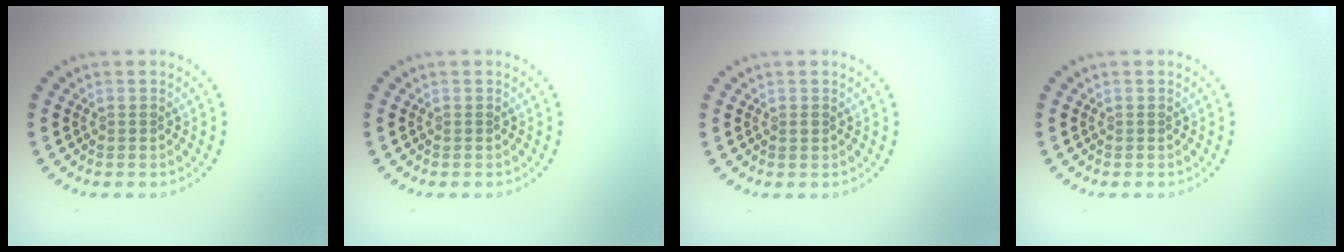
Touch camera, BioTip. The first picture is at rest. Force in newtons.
{"total": 0.0}
{"total": 0.6, "press": 0.6, "slide": 0.1}
{"total": 0.0}